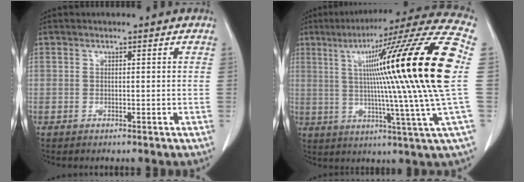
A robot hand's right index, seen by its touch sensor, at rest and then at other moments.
{"total": 26.6, "force": [4.4, -1.9, 26.2], "torque": [-0.346, 0.020, 0.052]}